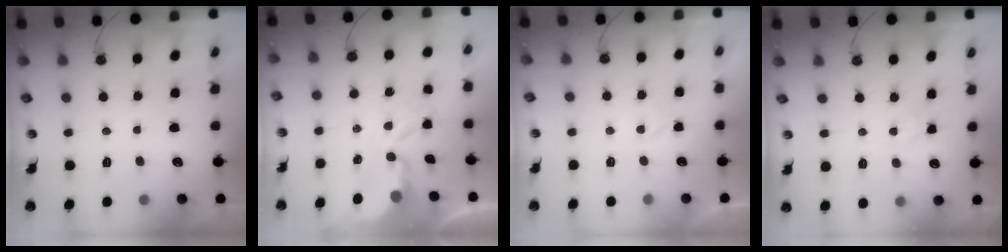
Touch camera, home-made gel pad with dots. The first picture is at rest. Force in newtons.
{"total": 4.0, "press": 4.0, "slide": 0.1}
{"total": 1.4, "press": 1.4, "slide": 0.3}
{"total": 6.8, "press": 6.8, "slide": 0.9}